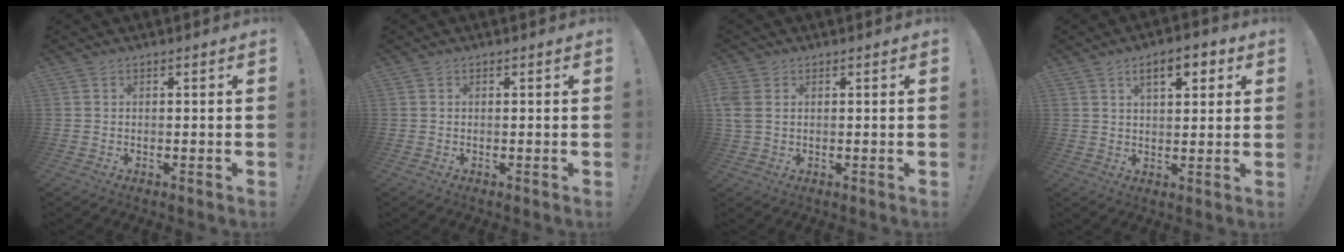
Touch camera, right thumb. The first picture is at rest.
{"total": 0.0}
{"total": 4.3, "force": [1.1, 3.1, 2.8], "torque": [-0.070, 0.003, 0.022]}
{"total": 7.7, "force": [3.7, 3.2, 5.9], "torque": [-0.080, -0.008, 0.059]}